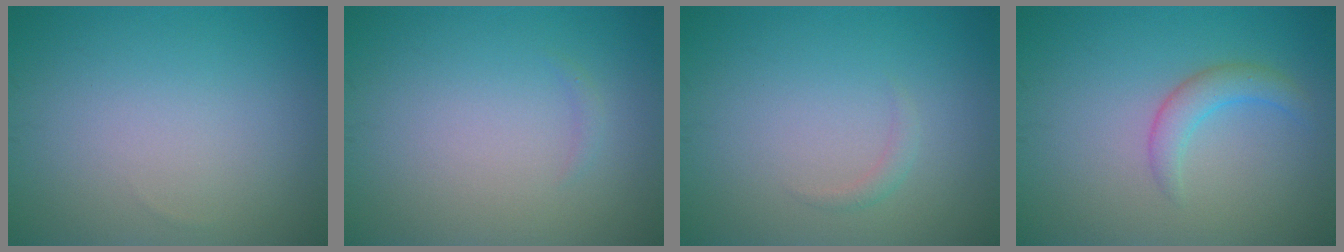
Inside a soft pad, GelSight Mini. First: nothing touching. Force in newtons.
{"total": 0.5, "press": 0.5, "slide": 0.1}
{"total": 0.9, "press": 0.9, "slide": 0.1}
{"total": 2.4, "press": 2.4, "slide": 0.0}